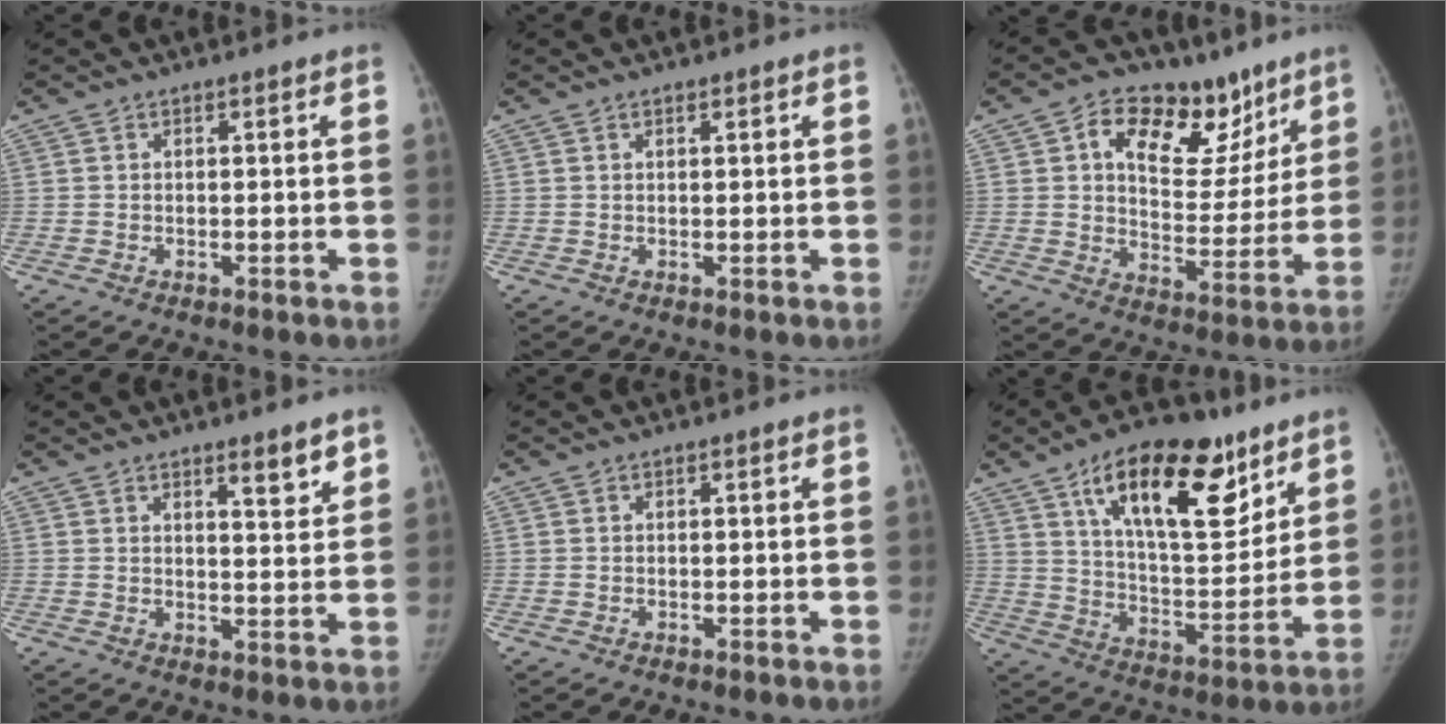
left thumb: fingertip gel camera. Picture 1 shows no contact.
{"total": 0.7, "force": [0.5, 0.2, 0.4], "torque": [-0.007, -0.002, 0.008]}
{"total": 19.1, "force": [10.0, 11.4, 11.6], "torque": [-0.113, -0.031, 0.152]}
{"total": 5.2, "force": [3.5, 1.3, 3.6], "torque": [-0.039, -0.026, 0.050]}
{"total": 0.0}
{"total": 23.3, "force": [13.2, 9.9, 16.4], "torque": [-0.218, -0.051, 0.221]}